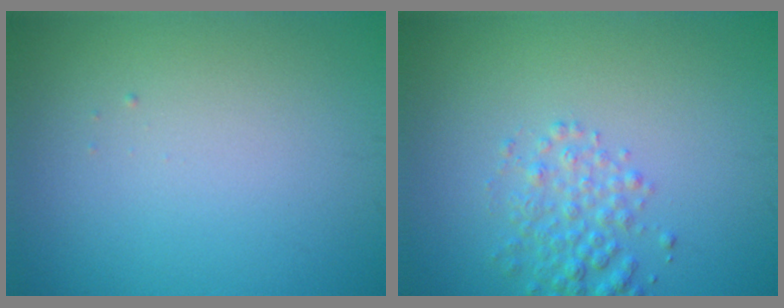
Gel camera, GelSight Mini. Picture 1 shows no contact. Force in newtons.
{"total": 2.7, "press": 2.7, "slide": 0.1}